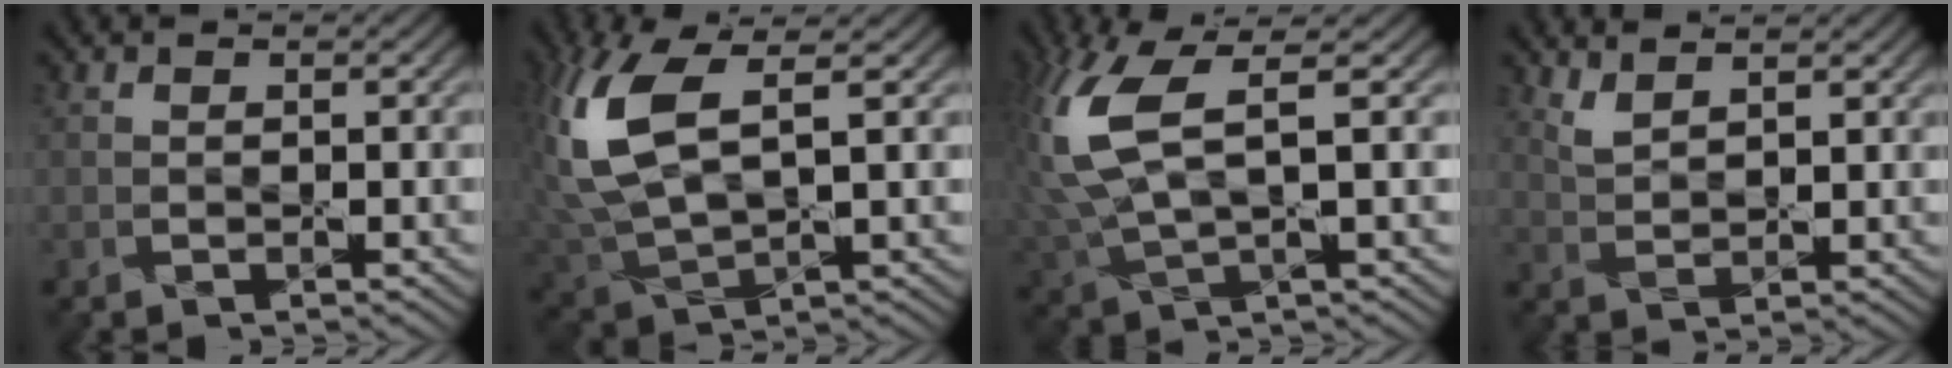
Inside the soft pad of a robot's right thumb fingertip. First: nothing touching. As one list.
[{"total": 12.5, "force": [3.2, 6.0, 10.5], "torque": [-0.281, 0.004, 0.068]}, {"total": 11.5, "force": [3.0, 4.6, 10.1], "torque": [-0.271, 0.005, 0.063]}, {"total": 3.2, "force": [2.6, 0.9, 1.7], "torque": [-0.045, -0.003, 0.059]}]